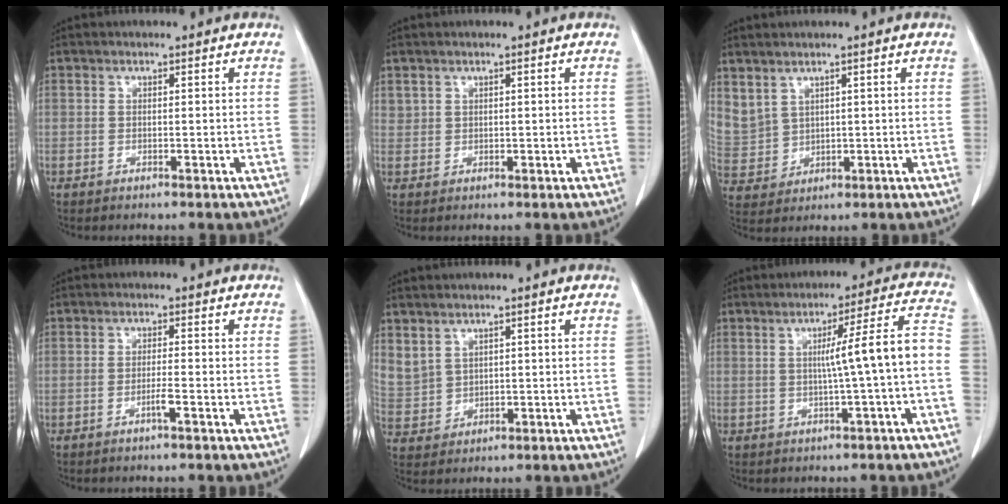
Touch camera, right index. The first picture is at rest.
{"total": 1.0, "force": [0.7, 0.8, 0.2], "torque": [0.000, 0.008, 0.015]}
{"total": 9.1, "force": [4.5, 7.1, 3.4], "torque": [-0.112, 0.017, 0.117]}
{"total": 3.0, "force": [-1.4, -0.1, 2.7], "torque": [-0.052, -0.001, -0.026]}
{"total": 6.5, "force": [3.6, 4.9, 2.3], "torque": [-0.070, 0.009, 0.091]}
{"total": 8.3, "force": [-1.1, -1.1, 8.1], "torque": [-0.115, 0.016, -0.013]}